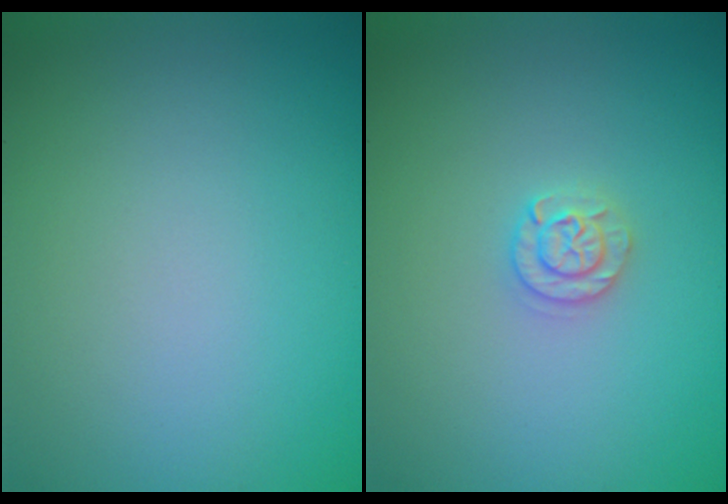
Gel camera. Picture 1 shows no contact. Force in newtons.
{"total": 1.7, "press": 1.7, "slide": 0.3}